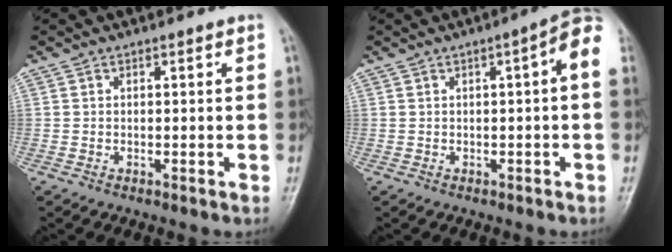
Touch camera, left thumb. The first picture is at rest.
{"total": 5.1, "force": [0.2, 1.1, 5.0], "torque": [-0.067, 0.025, -0.005]}